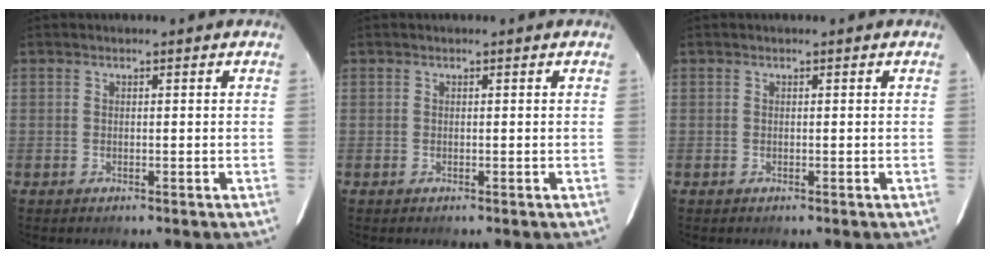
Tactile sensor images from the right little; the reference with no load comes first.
{"total": 0.0}
{"total": 0.0}